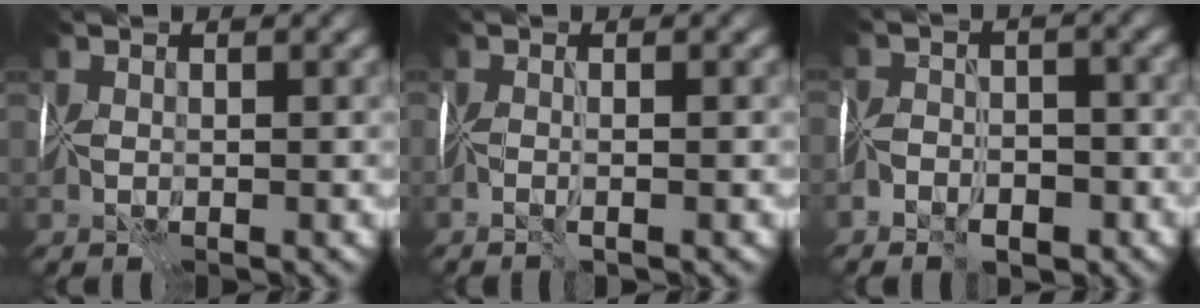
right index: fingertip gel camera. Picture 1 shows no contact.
{"total": 1.0, "force": [-0.6, -0.6, 0.6], "torque": [-0.003, -0.002, -0.014]}
{"total": 4.6, "force": [-3.7, 2.3, 1.4], "torque": [0.003, 0.001, -0.064]}